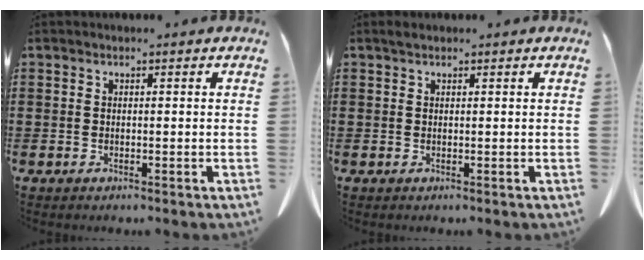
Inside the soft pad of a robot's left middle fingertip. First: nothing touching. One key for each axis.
{"total": 0.7, "fx": 0.5, "fy": 0.3, "fz": 0.3, "tx": -0.007, "ty": 0.002, "tz": 0.010}